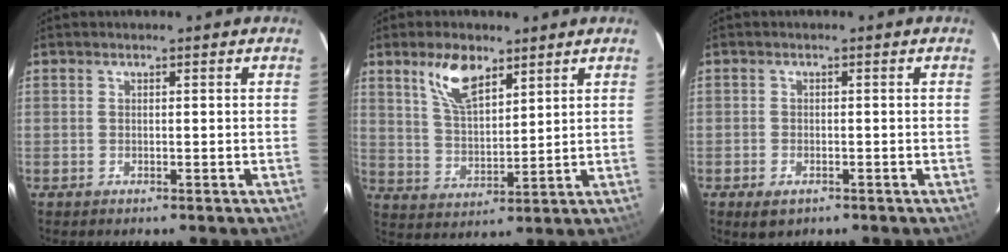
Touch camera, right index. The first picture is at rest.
{"total": 9.1, "force": [5.6, 4.0, 5.9], "torque": [-0.109, 0.008, 0.114]}
{"total": 3.0, "force": [-1.8, 1.8, 1.7], "torque": [-0.033, -0.008, -0.027]}